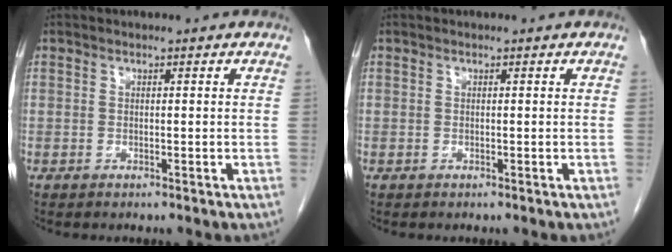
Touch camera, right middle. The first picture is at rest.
{"total": 0.0}